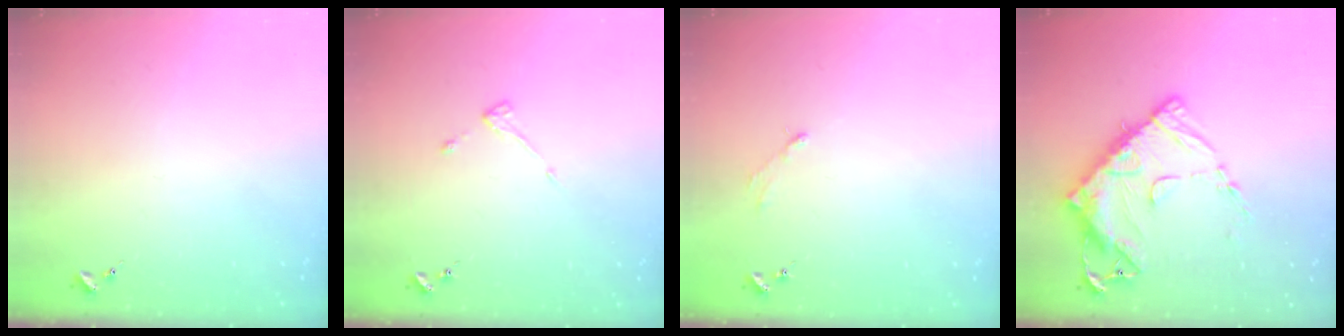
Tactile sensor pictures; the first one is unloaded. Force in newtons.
{"total": 2.9, "press": 2.9, "slide": 0.5}
{"total": 2.9, "press": 2.9, "slide": 0.4}
{"total": 16.9, "press": 16.8, "slide": 1.6}